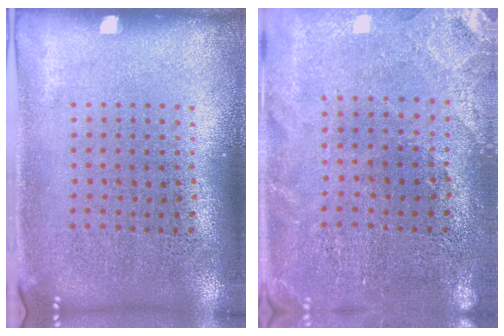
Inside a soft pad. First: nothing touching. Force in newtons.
{"total": 0.5, "press": 0.5, "slide": 0.2}